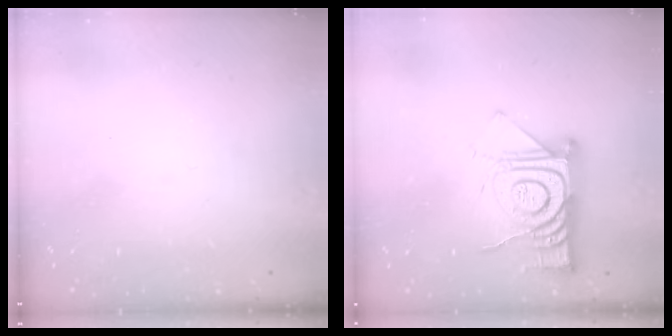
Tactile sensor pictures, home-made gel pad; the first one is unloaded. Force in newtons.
{"total": 14.7, "press": 14.6, "slide": 1.2}